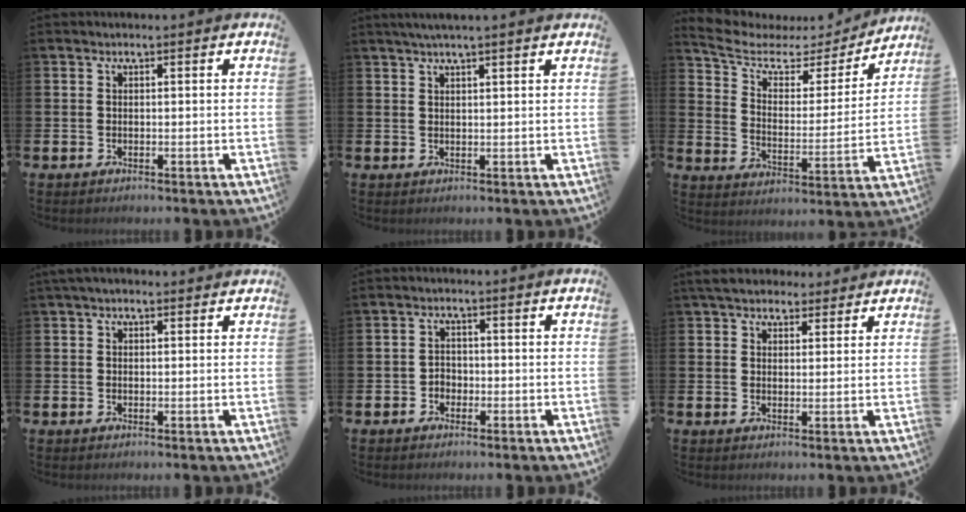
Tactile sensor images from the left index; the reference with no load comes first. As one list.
[{"total": 2.5, "force": [2.1, -0.1, 1.3], "torque": [-0.023, -0.001, 0.038]}, {"total": 6.8, "force": [5.5, 3.2, 2.6], "torque": [-0.083, -0.038, 0.086]}, {"total": 1.6, "force": [1.3, 0.6, 0.6], "torque": [0.000, 0.002, 0.020]}, {"total": 1.8, "force": [-0.9, 1.5, 0.4], "torque": [-0.003, 0.002, -0.022]}, {"total": 5.1, "force": [4.6, 2.0, 0.9], "torque": [-0.028, -0.014, 0.086]}]